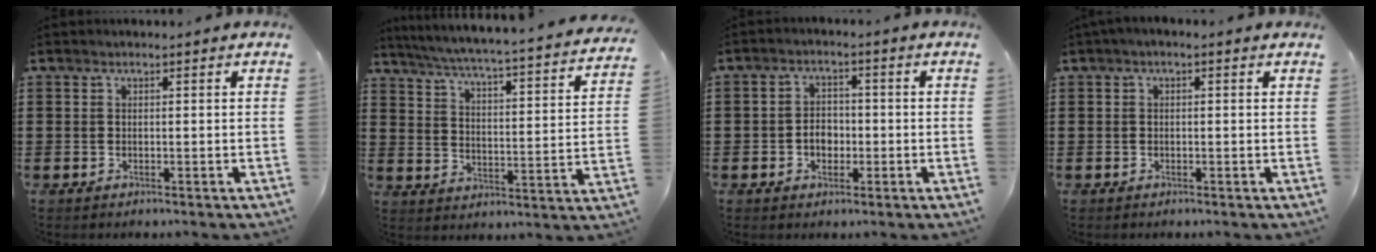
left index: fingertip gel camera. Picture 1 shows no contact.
{"total": 4.3, "force": [3.9, -0.7, 1.7], "torque": [-0.054, -0.043, 0.056]}
{"total": 3.2, "force": [-0.9, 2.4, 1.9], "torque": [-0.041, 0.005, -0.020]}
{"total": 0.8, "force": [-0.5, 0.2, 0.6], "torque": [-0.011, -0.001, -0.009]}